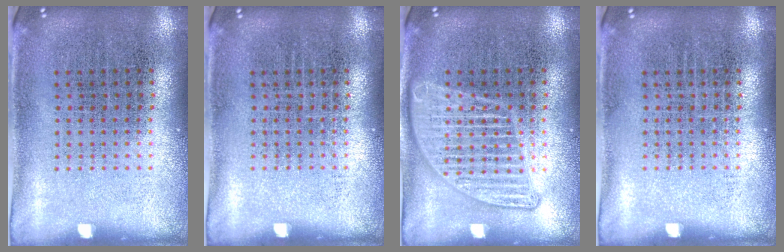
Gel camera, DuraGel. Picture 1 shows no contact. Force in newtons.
{"total": 0.0}
{"total": 2.8, "press": 2.7, "slide": 0.3}
{"total": 0.0}